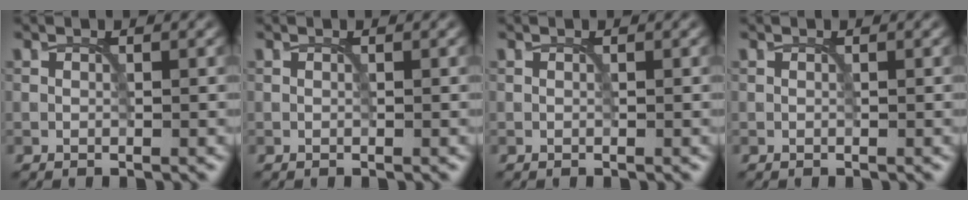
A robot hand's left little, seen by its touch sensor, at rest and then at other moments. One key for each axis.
{"total": 0.0}
{"total": 0.0}
{"total": 0.0}